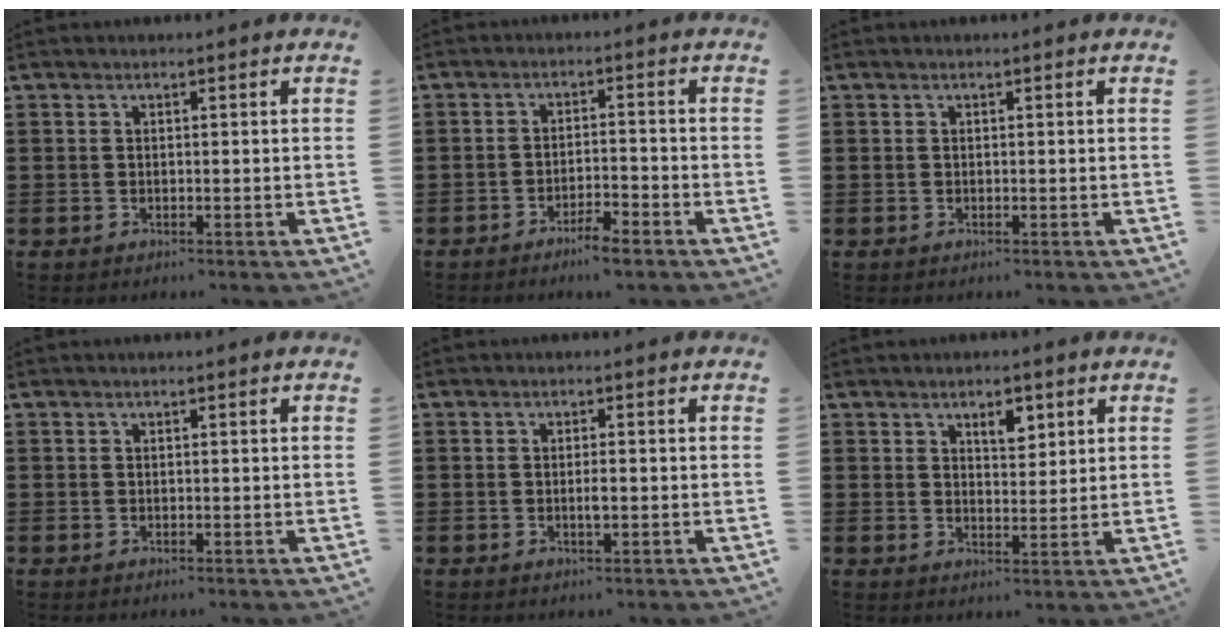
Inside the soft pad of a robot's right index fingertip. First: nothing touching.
{"total": 2.9, "force": [-2.7, 0.1, 1.1], "torque": [-0.021, 0.003, -0.052]}
{"total": 0.0}
{"total": 0.0}
{"total": 1.7, "force": [-0.3, 0.3, 1.6], "torque": [-0.031, 0.000, -0.006]}
{"total": 3.7, "force": [2.4, 1.7, 2.2], "torque": [-0.025, -0.003, 0.037]}